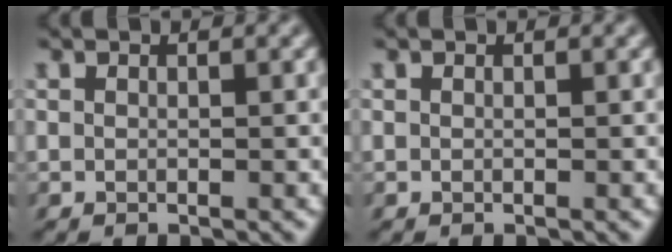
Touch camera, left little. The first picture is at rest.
{"total": 0.0}